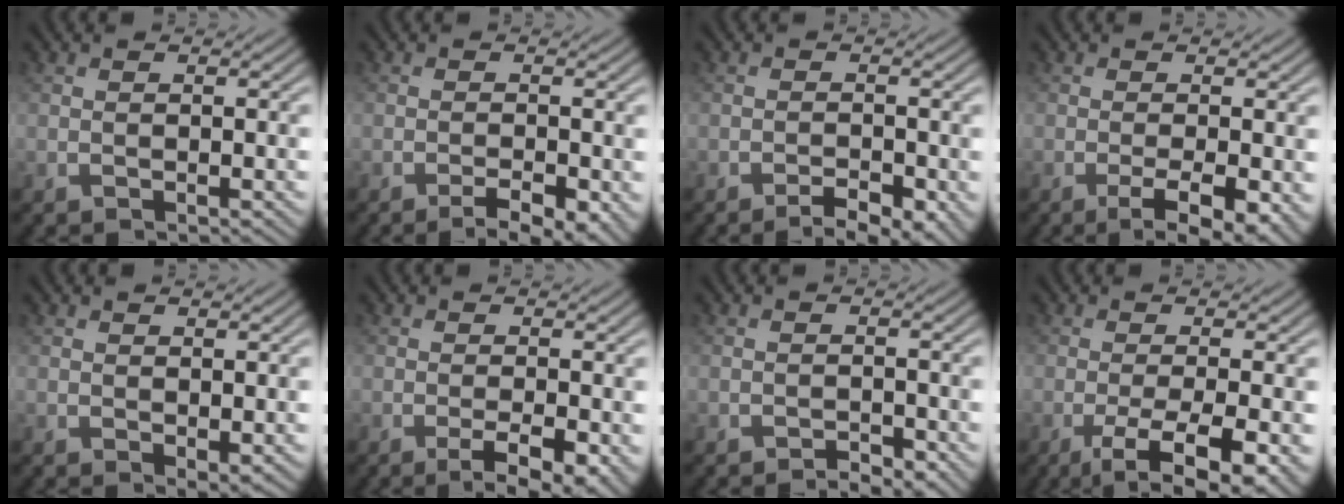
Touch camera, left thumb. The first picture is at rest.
{"total": 3.9, "force": [-2.4, 0.9, 3.0], "torque": [-0.046, 0.001, -0.032]}
{"total": 3.6, "force": [-2.4, 1.0, 2.4], "torque": [-0.039, 0.001, -0.033]}
{"total": 5.5, "force": [-2.2, 1.2, 4.9], "torque": [-0.076, 0.003, -0.033]}
{"total": 1.3, "force": [0.3, 0.6, 1.1], "torque": [-0.017, -0.005, 0.008]}
{"total": 4.9, "force": [-2.2, 1.1, 4.2], "torque": [-0.064, 0.003, -0.030]}
{"total": 1.7, "force": [-1.4, 0.5, 0.9], "torque": [-0.013, 0.001, -0.023]}
{"total": 8.2, "force": [-3.5, 1.9, 7.1], "torque": [-0.110, -0.002, -0.051]}